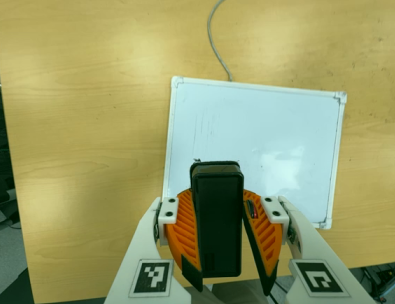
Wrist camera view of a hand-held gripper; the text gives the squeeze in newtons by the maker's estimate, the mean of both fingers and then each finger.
{"total": 9.5, "left": 9.7, "right": 9.4}